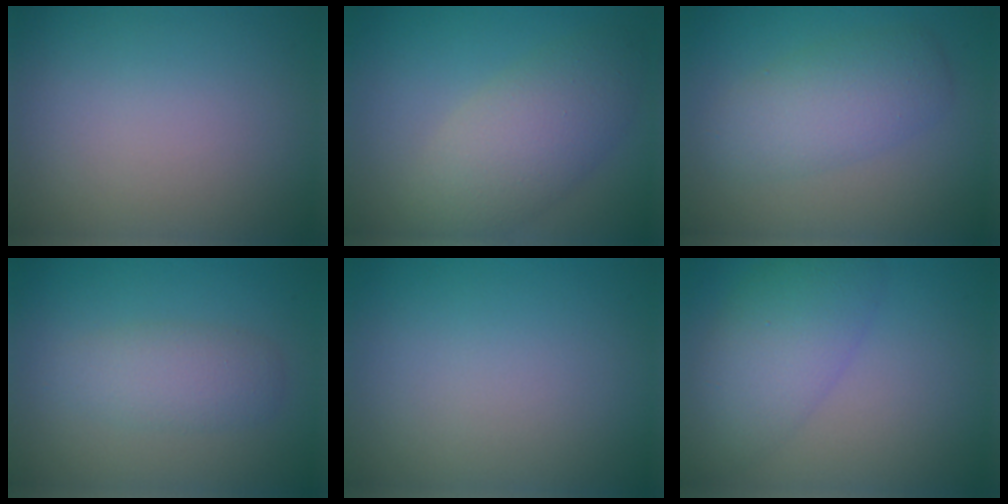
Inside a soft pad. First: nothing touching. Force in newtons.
{"total": 5.6, "press": 5.6, "slide": 0.1}
{"total": 4.1, "press": 4.1, "slide": 0.1}
{"total": 2.8, "press": 2.8, "slide": 0.1}
{"total": 0.0}
{"total": 5.2, "press": 5.2, "slide": 0.3}